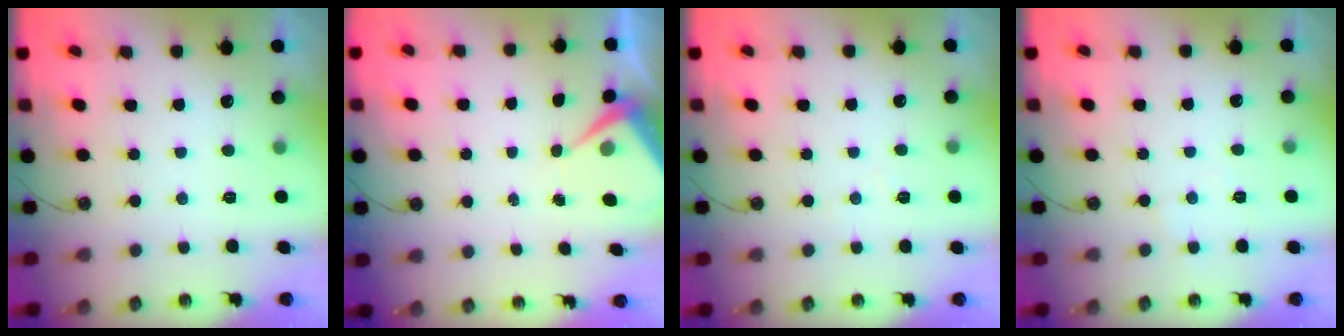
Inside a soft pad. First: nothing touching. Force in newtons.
{"total": 6.1, "press": 6.0, "slide": 0.9}
{"total": 3.6, "press": 3.6, "slide": 0.6}
{"total": 4.4, "press": 4.4, "slide": 0.7}